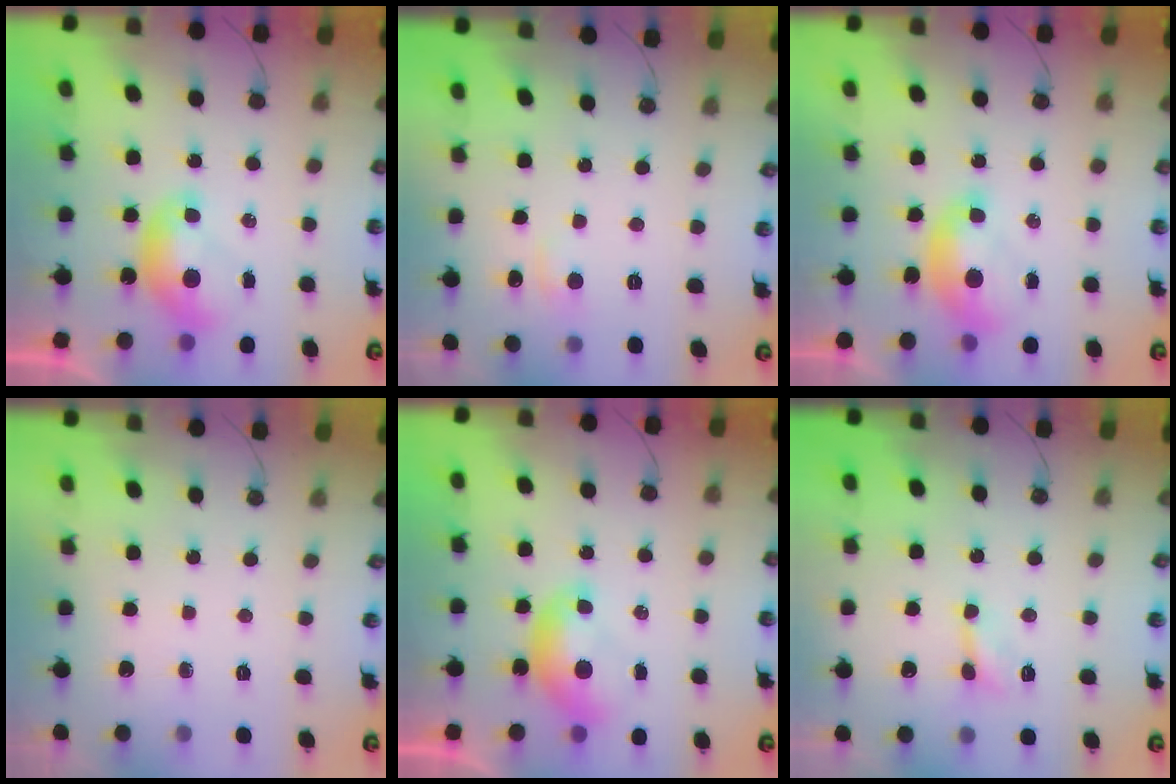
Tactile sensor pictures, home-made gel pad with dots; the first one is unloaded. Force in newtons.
{"total": 1.2, "press": 0.9, "slide": 0.8}
{"total": 1.8, "press": 1.7, "slide": 0.6}
{"total": 0.0}
{"total": 0.0}
{"total": 2.5, "press": 2.4, "slide": 0.6}